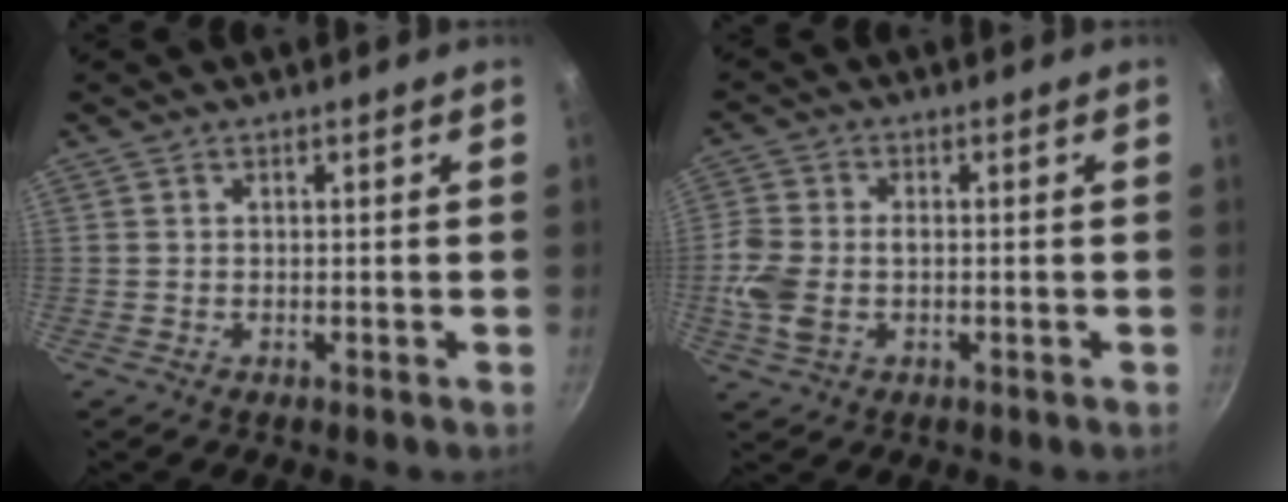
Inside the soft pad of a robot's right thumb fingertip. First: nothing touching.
{"total": 7.5, "force": [-1.1, 4.9, 5.6], "torque": [-0.127, 0.004, -0.027]}